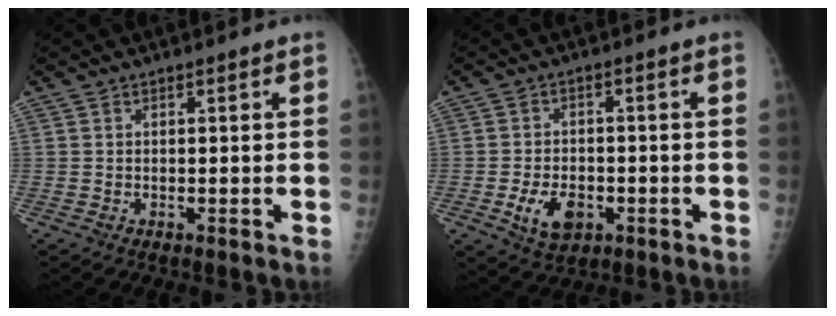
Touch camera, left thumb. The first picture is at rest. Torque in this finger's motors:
{"motor_torque": [-0.66, 0.84, 0.01, 0.06, 0.03]}